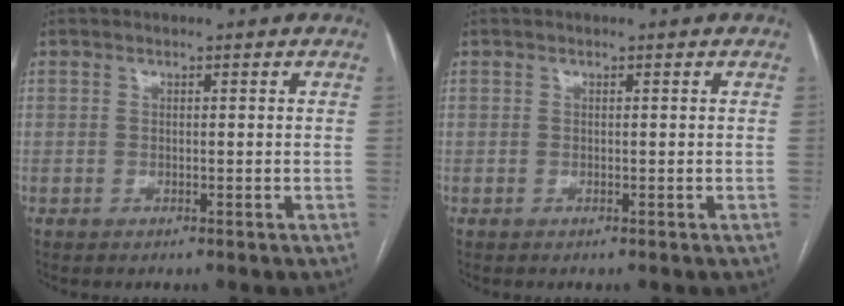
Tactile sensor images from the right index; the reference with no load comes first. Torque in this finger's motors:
{"motor_torque": [0.00, 0.00, 0.00, 0.00]}